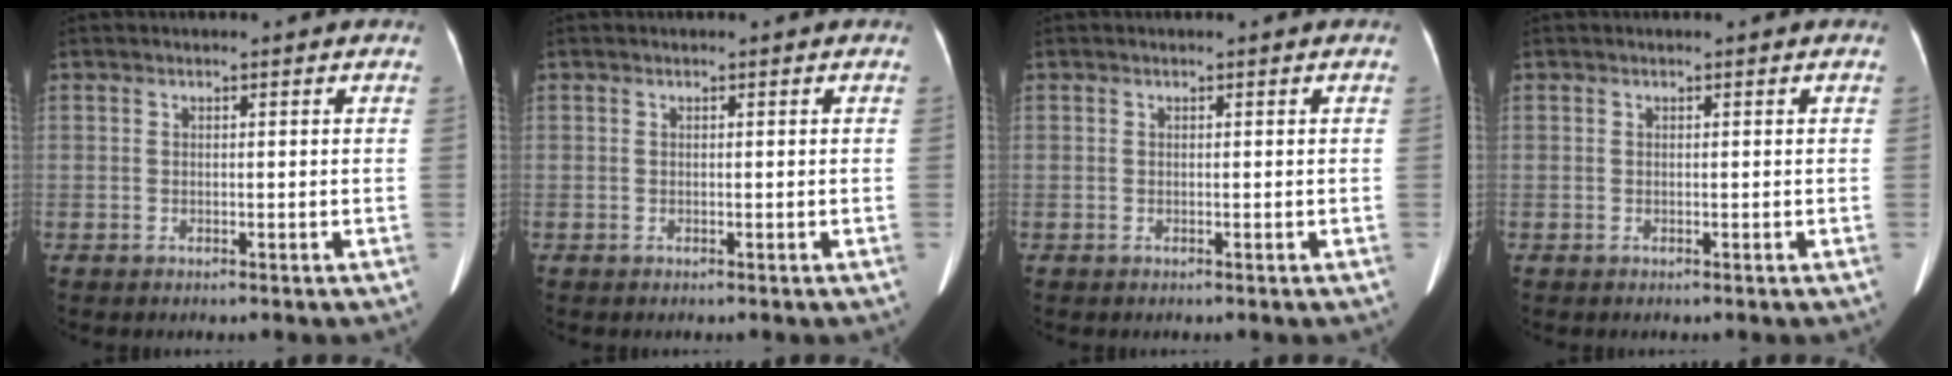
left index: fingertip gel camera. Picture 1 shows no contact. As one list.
[{"total": 0.0}, {"total": 0.0}, {"total": 0.0}]